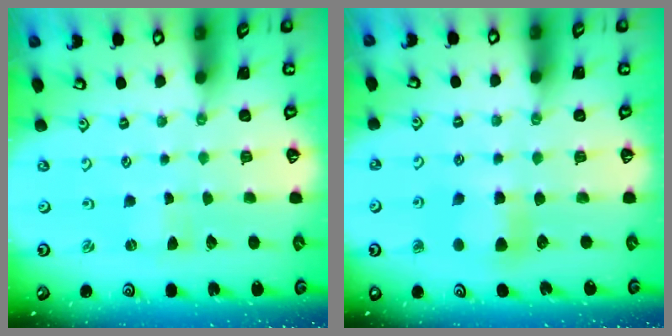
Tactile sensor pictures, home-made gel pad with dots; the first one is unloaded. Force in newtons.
{"total": 5.9, "press": 5.9, "slide": 0.3}